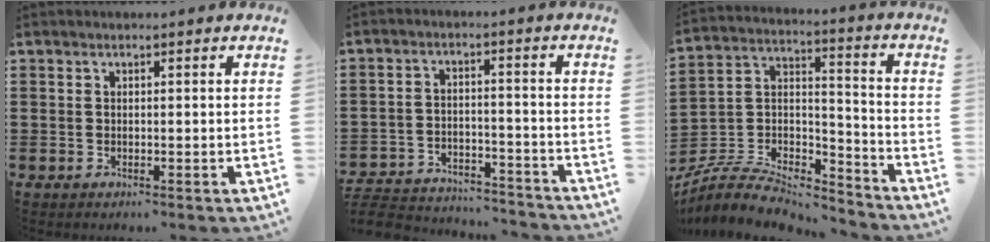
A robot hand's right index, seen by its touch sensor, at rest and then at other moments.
{"total": 5.5, "force": [-5.4, 0.7, 1.1], "torque": [-0.032, 0.001, -0.110]}
{"total": 8.0, "force": [-7.2, 2.1, 2.8], "torque": [-0.061, 0.007, -0.144]}